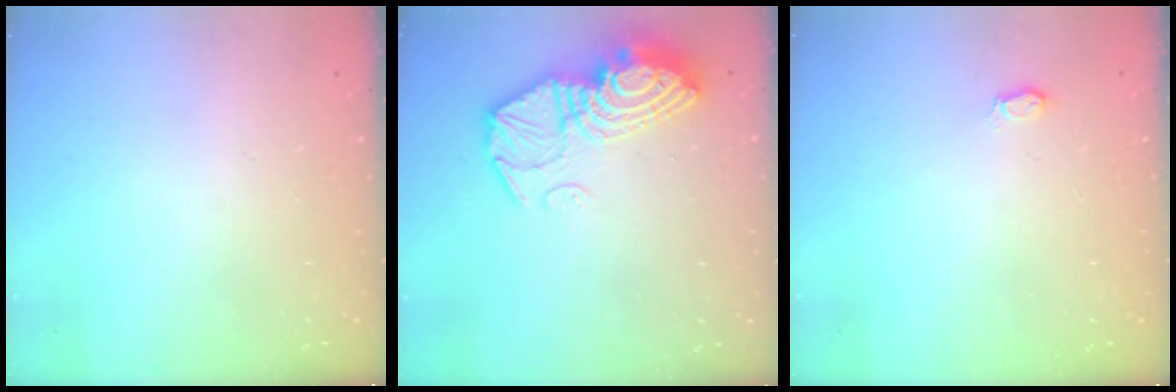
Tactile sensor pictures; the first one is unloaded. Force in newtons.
{"total": 16.5, "press": 16.4, "slide": 1.4}
{"total": 3.3, "press": 3.3, "slide": 0.4}